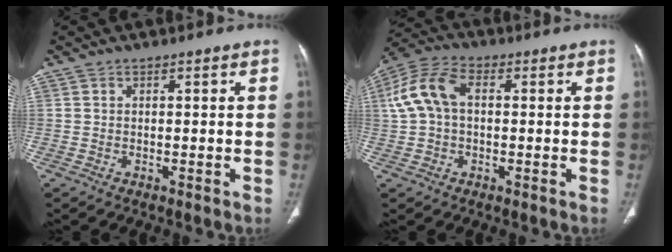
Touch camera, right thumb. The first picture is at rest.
{"total": 9.6, "force": [1.0, 6.2, 7.2], "torque": [-0.157, 0.031, 0.015]}